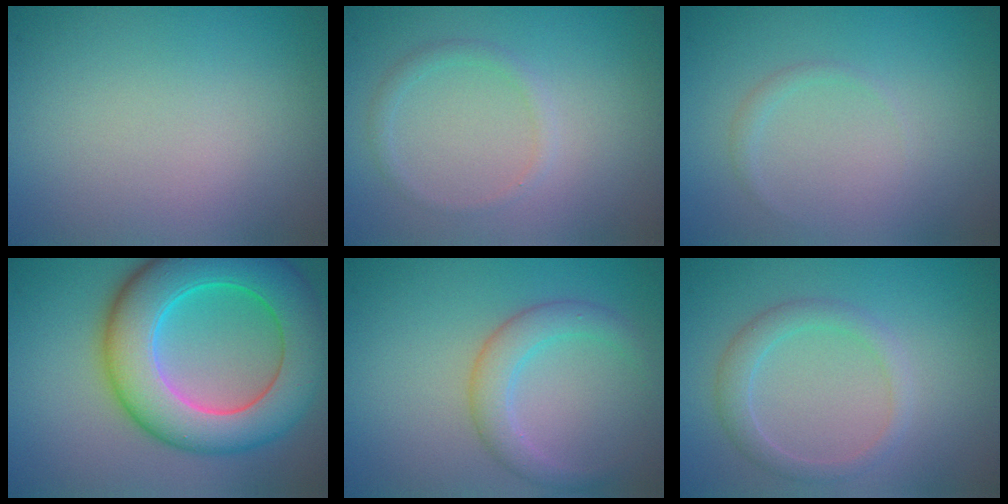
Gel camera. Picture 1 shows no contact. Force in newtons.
{"total": 1.2, "press": 1.2, "slide": 0.1}
{"total": 0.7, "press": 0.7, "slide": 0.1}
{"total": 11.3, "press": 11.3, "slide": 0.3}
{"total": 2.8, "press": 2.8, "slide": 0.2}
{"total": 2.3, "press": 2.3, "slide": 0.1}